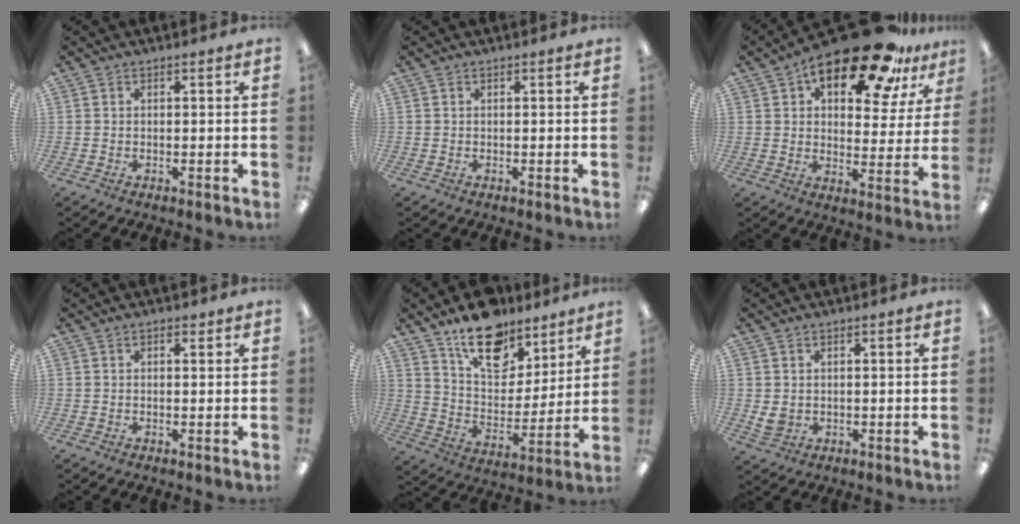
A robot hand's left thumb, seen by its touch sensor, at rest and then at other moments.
{"total": 0.0}
{"total": 20.7, "force": [14.0, 8.4, 12.8], "torque": [-0.194, -0.078, 0.233]}
{"total": 1.1, "force": [0.7, 0.7, 0.5], "torque": [-0.003, -0.001, 0.011]}
{"total": 16.8, "force": [12.4, 8.8, 7.2], "torque": [-0.116, -0.078, 0.222]}
{"total": 2.9, "force": [0.9, 2.2, 1.5], "torque": [-0.029, -0.005, 0.016]}